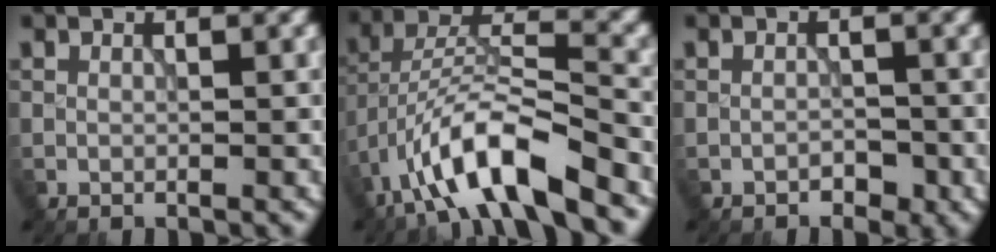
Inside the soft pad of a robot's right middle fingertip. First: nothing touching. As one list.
[{"total": 10.1, "force": [-6.1, 2.9, 7.6], "torque": [-0.131, 0.013, -0.113]}, {"total": 1.0, "force": [-0.7, 0.6, 0.4], "torque": [-0.004, 0.003, -0.010]}]